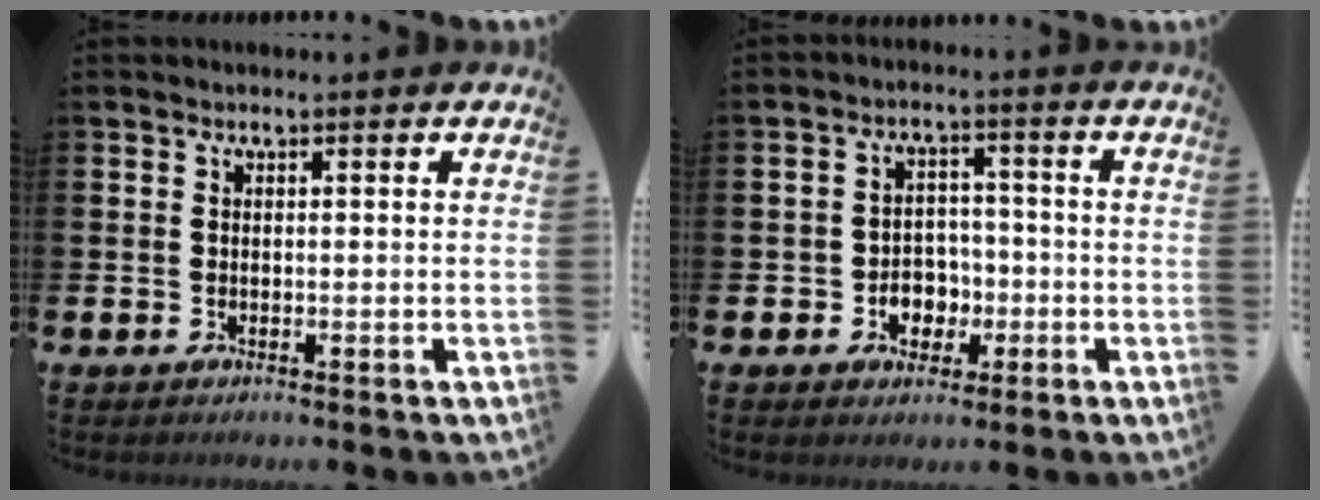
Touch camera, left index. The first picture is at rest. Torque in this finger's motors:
{"motor_torque": [0.39, -0.02, 0.09, 0.03]}